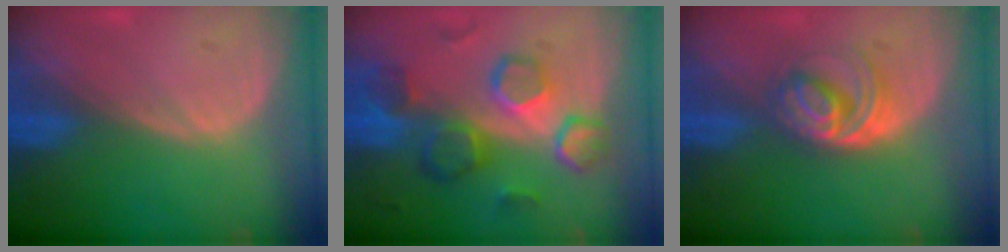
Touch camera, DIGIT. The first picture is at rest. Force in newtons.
{"total": 10.2, "press": 9.1, "slide": 4.6}
{"total": 6.3, "press": 5.4, "slide": 3.1}